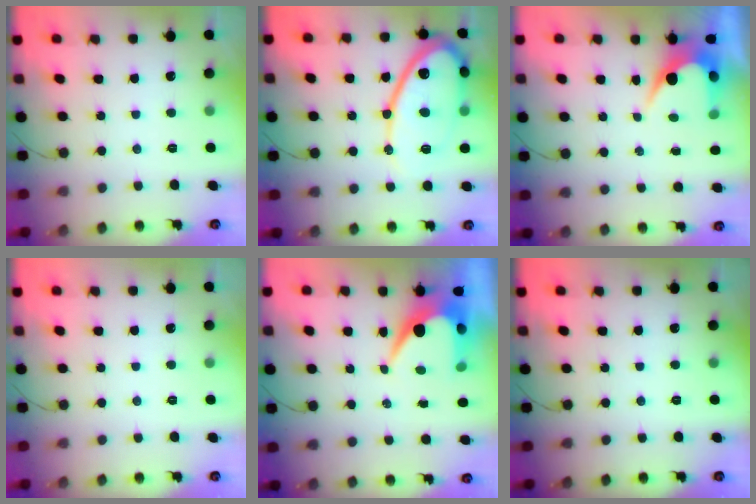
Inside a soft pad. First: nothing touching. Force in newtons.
{"total": 17.6, "press": 17.5, "slide": 1.4}
{"total": 5.3, "press": 5.3, "slide": 0.3}
{"total": 0.0}
{"total": 8.9, "press": 8.9, "slide": 0.5}
{"total": 0.0}